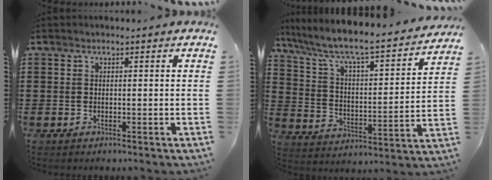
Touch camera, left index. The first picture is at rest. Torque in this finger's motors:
{"motor_torque": [1.55, -0.59, 0.42, 0.21]}